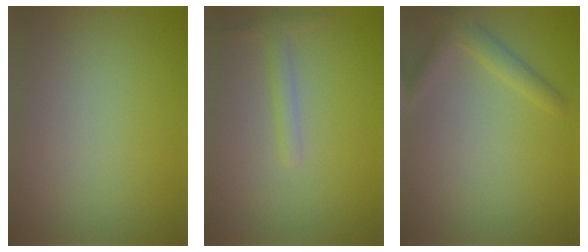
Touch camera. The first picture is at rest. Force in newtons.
{"total": 1.5, "press": 1.5, "slide": 0.0}
{"total": 2.3, "press": 2.3, "slide": 0.1}